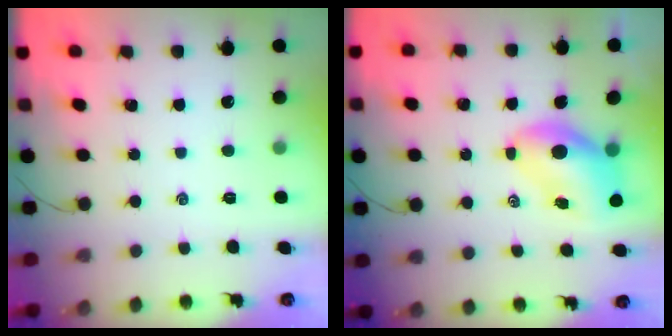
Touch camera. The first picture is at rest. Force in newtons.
{"total": 7.5, "press": 7.2, "slide": 2.1}